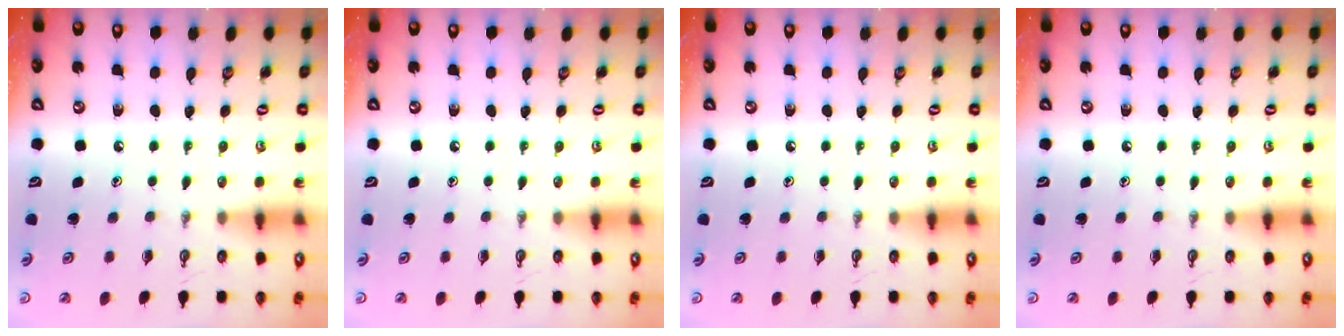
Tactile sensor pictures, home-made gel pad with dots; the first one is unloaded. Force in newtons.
{"total": 0.0}
{"total": 0.0}
{"total": 0.0}